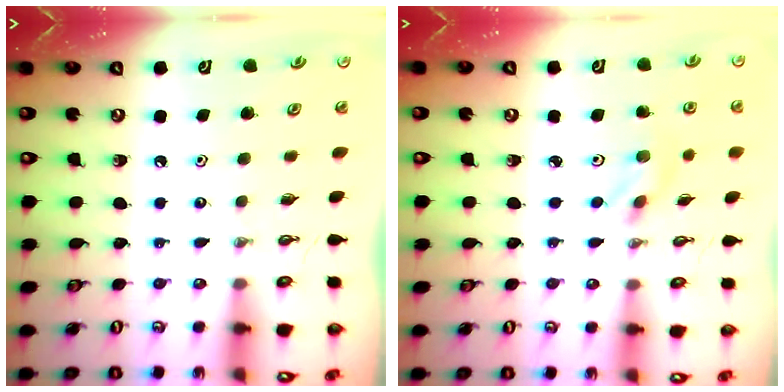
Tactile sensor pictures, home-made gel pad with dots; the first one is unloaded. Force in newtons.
{"total": 2.3, "press": 2.1, "slide": 0.8}